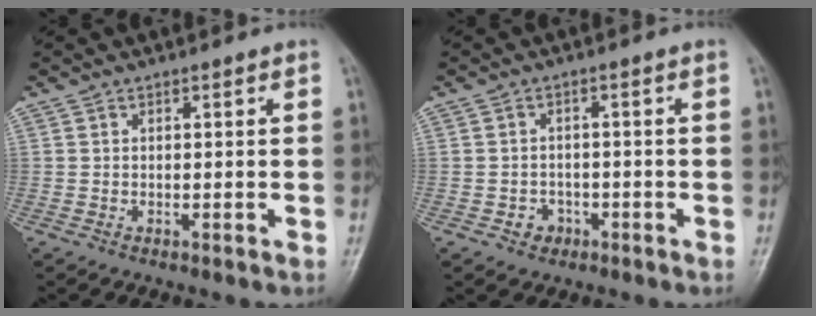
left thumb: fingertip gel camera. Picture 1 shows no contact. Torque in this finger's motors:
{"motor_torque": [-0.01, 0.05, 0.32, 0.30, -0.01]}